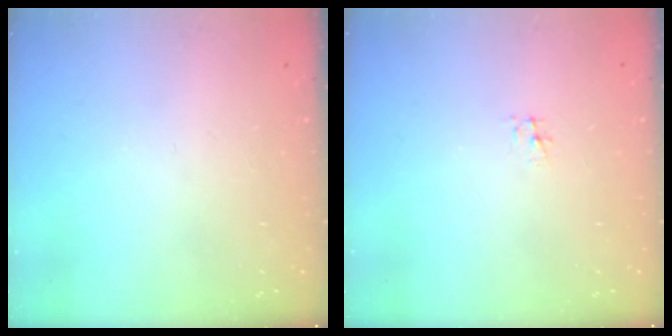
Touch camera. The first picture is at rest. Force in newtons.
{"total": 2.3, "press": 2.3, "slide": 0.3}